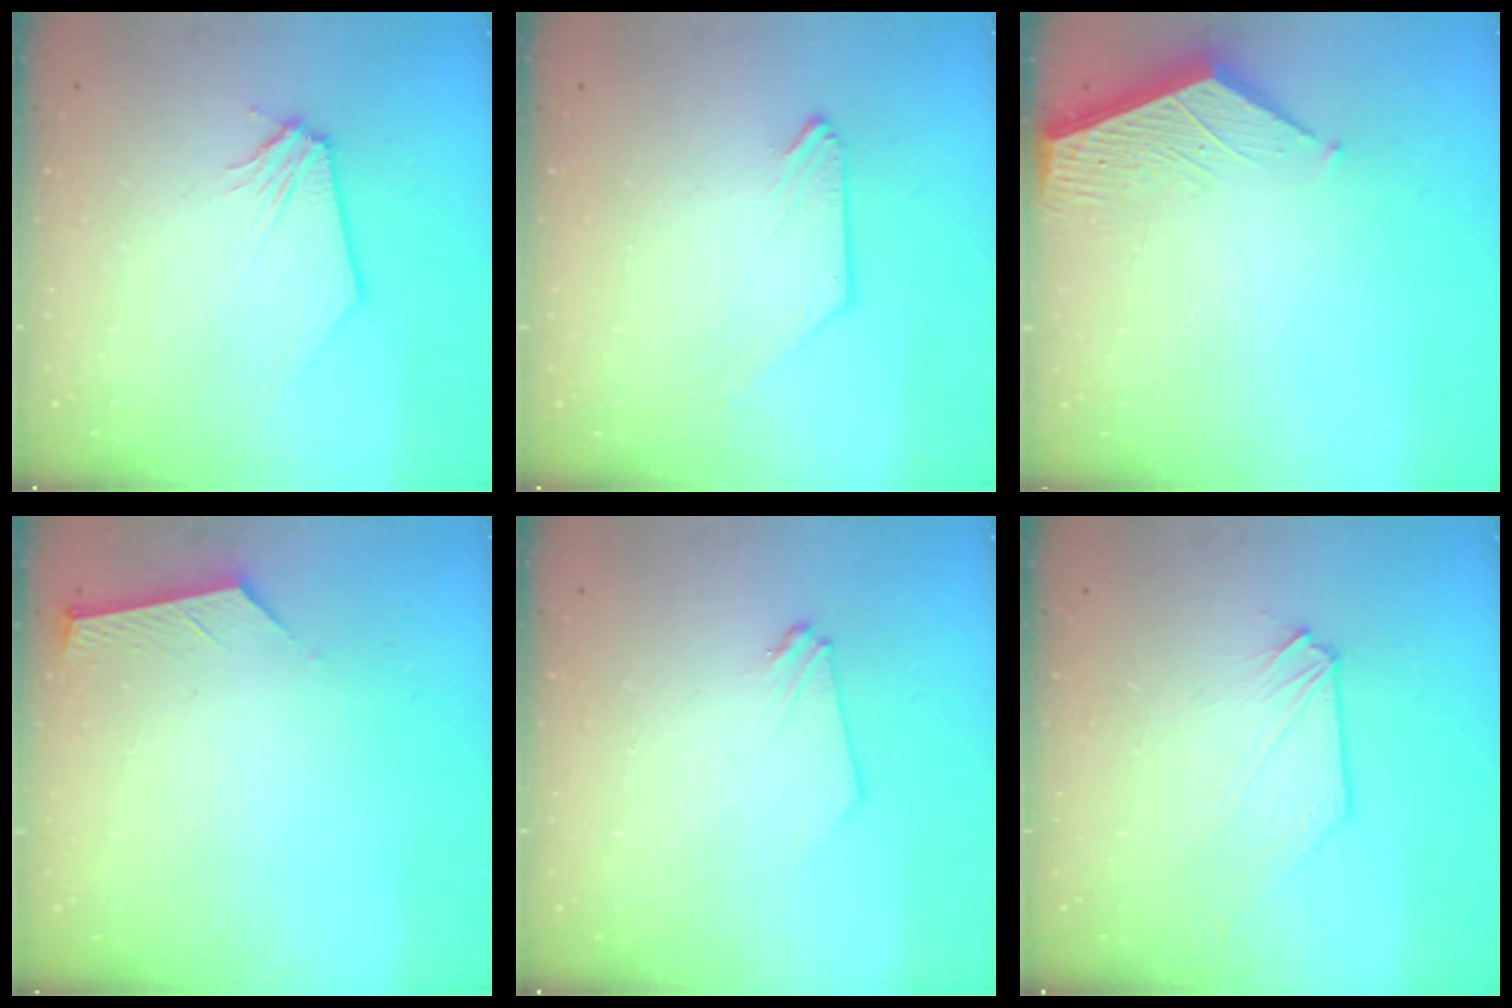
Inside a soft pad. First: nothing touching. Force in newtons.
{"total": 0.0}
{"total": 3.5, "press": 3.5, "slide": 0.3}
{"total": 3.7, "press": 3.6, "slide": 0.5}
{"total": 0.0}
{"total": 0.0}